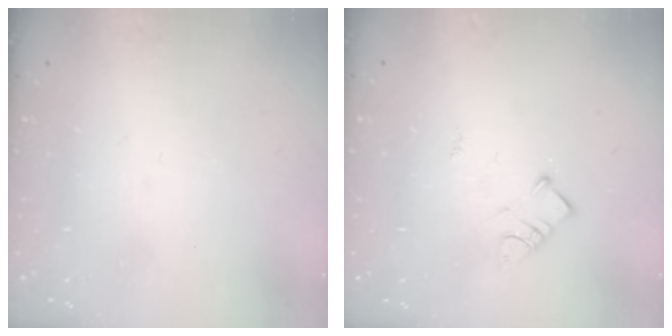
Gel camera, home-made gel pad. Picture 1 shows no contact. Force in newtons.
{"total": 3.6, "press": 3.5, "slide": 0.4}